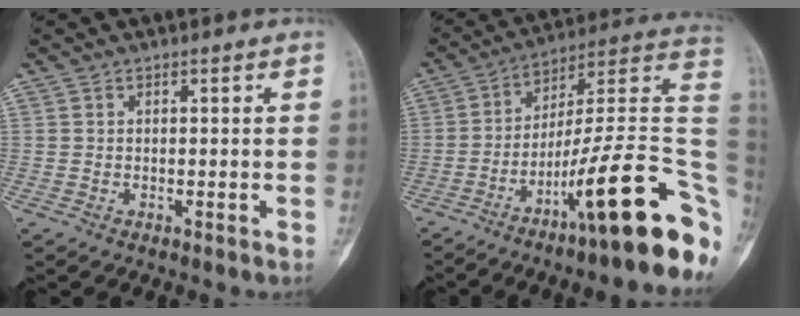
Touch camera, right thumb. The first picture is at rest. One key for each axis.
{"total": 25.6, "fx": -10.0, "fy": 4.9, "fz": 23.1, "tx": -0.261, "ty": 0.072, "tz": -0.149}